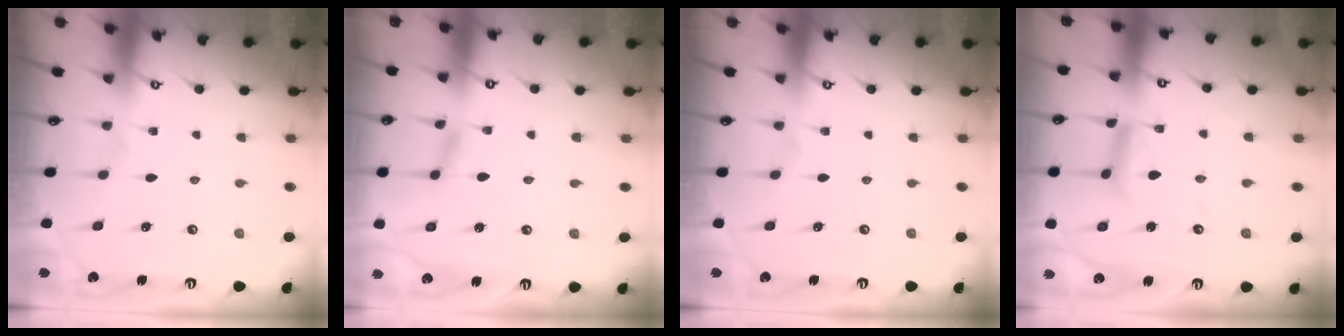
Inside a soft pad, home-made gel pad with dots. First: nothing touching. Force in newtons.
{"total": 2.5, "press": 2.5, "slide": 0.2}
{"total": 0.0}
{"total": 10.3, "press": 10.3, "slide": 1.0}